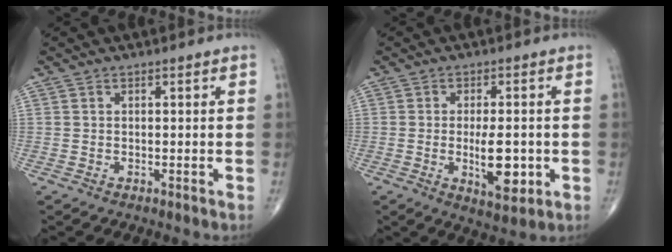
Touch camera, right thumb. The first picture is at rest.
{"total": 8.2, "force": [-1.4, 3.3, 7.4], "torque": [-0.103, -0.008, -0.014]}